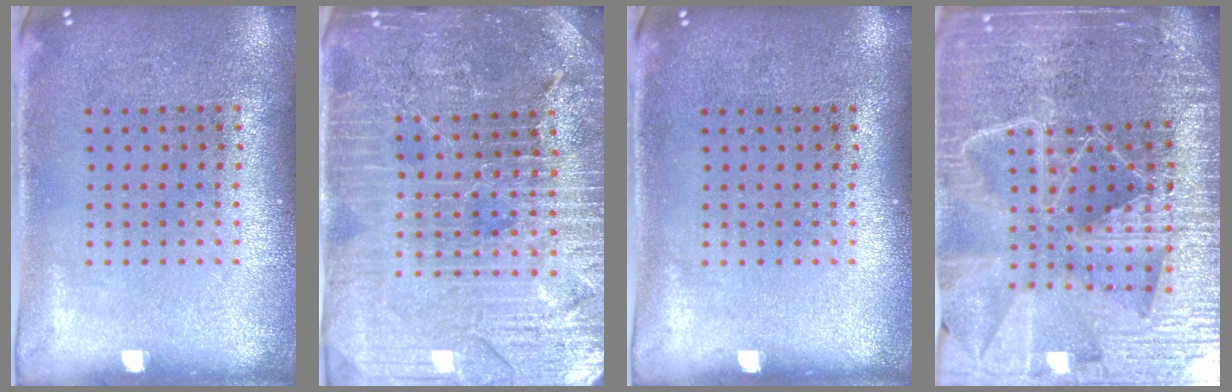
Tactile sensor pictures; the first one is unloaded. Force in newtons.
{"total": 4.9, "press": 4.5, "slide": 1.8}
{"total": 0.0}
{"total": 6.4, "press": 5.5, "slide": 3.2}